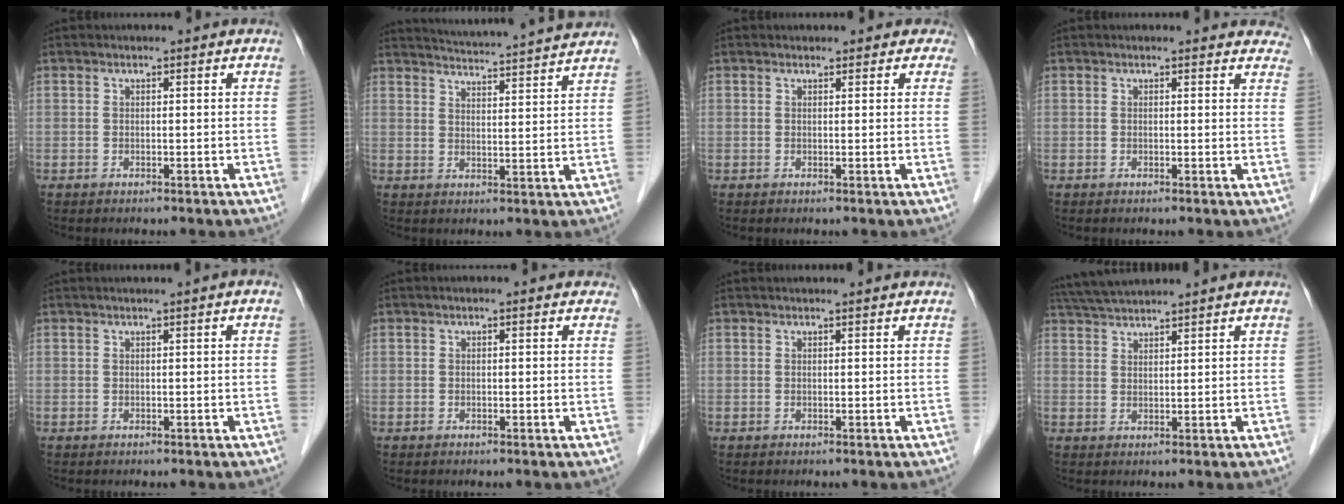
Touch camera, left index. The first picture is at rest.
{"total": 14.7, "force": [13.9, -0.5, 4.5], "torque": [-0.081, -0.004, 0.186]}
{"total": 3.0, "force": [2.5, 1.5, 0.2], "torque": [0.015, 0.000, 0.015]}
{"total": 9.1, "force": [8.5, 2.8, 1.9], "torque": [0.013, 0.001, 0.070]}
{"total": 0.8, "force": [0.4, -0.2, 0.6], "torque": [-0.014, 0.004, 0.012]}
{"total": 1.4, "force": [0.9, 0.6, 0.9], "torque": [-0.009, 0.007, 0.005]}
{"total": 2.7, "force": [2.6, 0.2, 0.6], "torque": [-0.009, 0.022, 0.032]}
{"total": 6.5, "force": [6.2, -0.2, 2.2], "torque": [-0.045, 0.035, 0.113]}